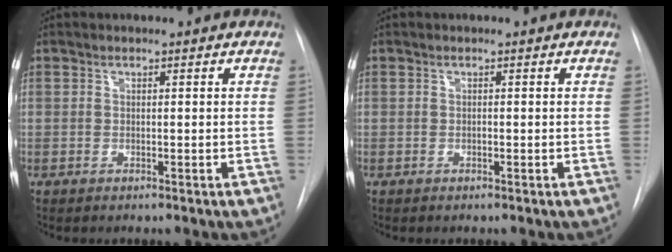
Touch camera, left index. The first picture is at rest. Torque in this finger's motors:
{"motor_torque": [0.04, 0.00, -0.03, -0.01]}